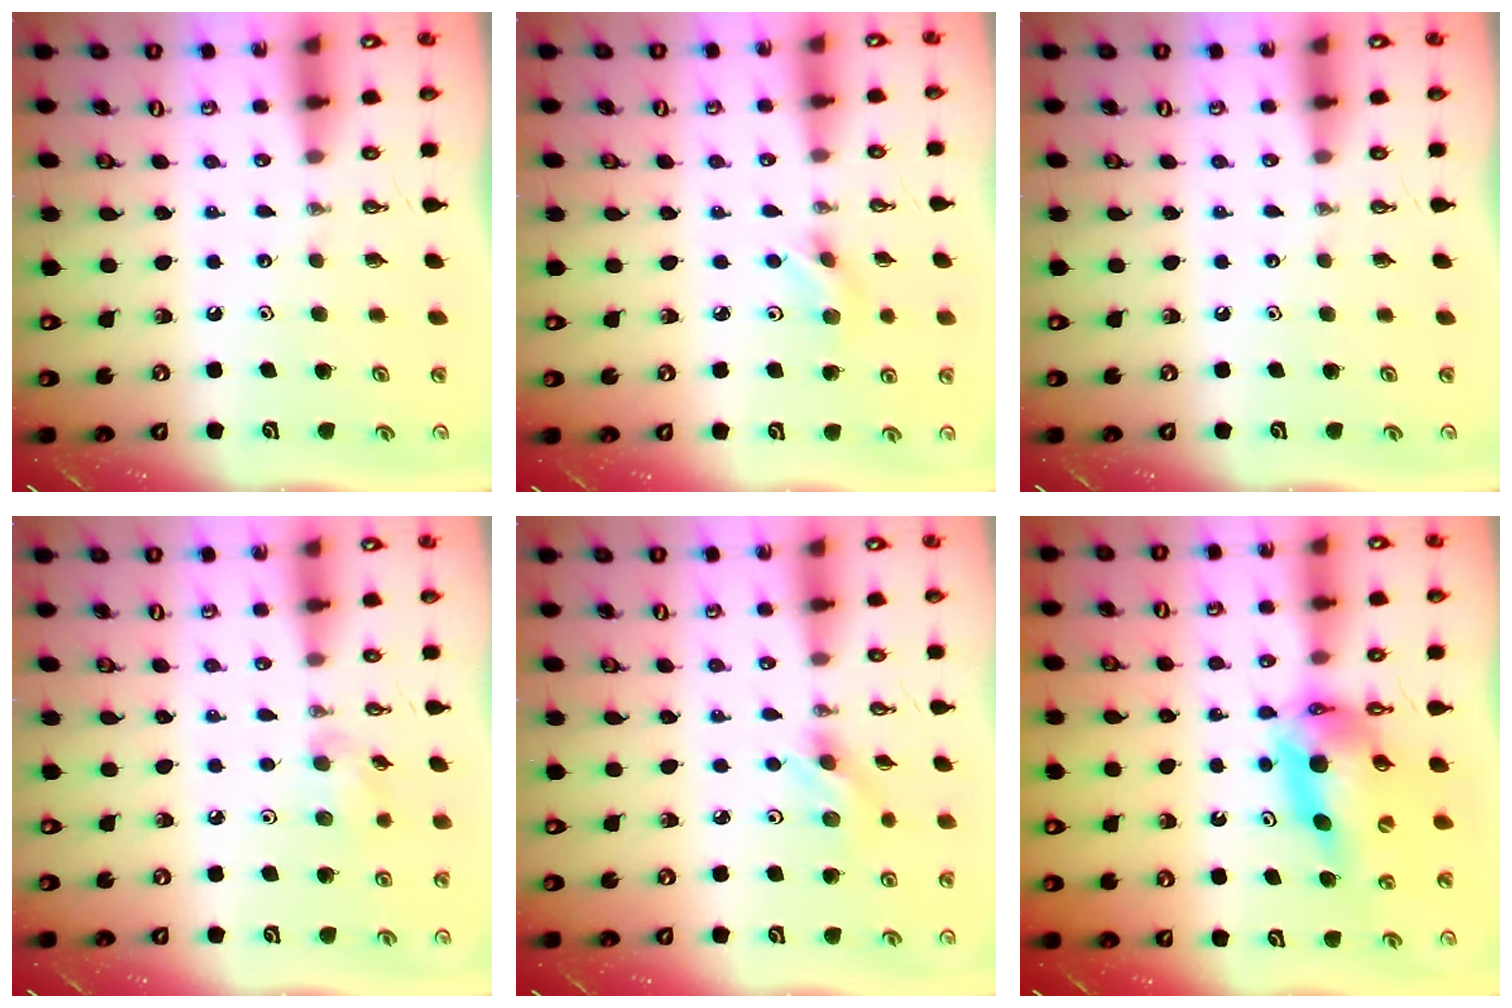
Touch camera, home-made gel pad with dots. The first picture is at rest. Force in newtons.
{"total": 3.9, "press": 3.8, "slide": 0.8}
{"total": 0.0}
{"total": 7.4, "press": 7.3, "slide": 1.5}
{"total": 3.6, "press": 3.5, "slide": 1.0}
{"total": 12.3, "press": 12.2, "slide": 1.0}